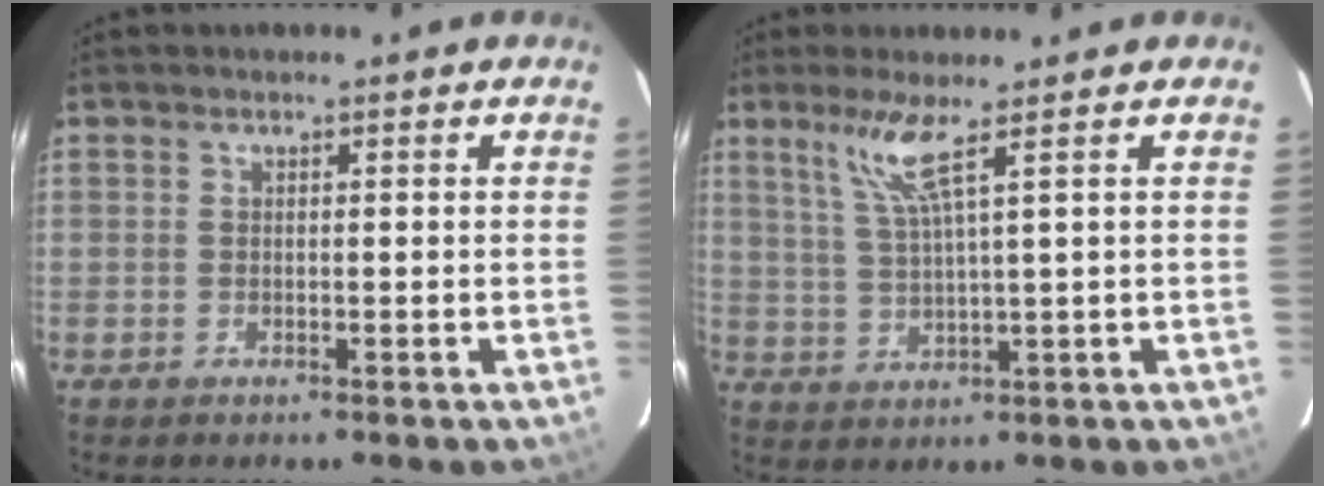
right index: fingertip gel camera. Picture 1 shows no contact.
{"total": 5.7, "force": [3.4, -0.9, 4.5], "torque": [-0.090, -0.006, 0.074]}